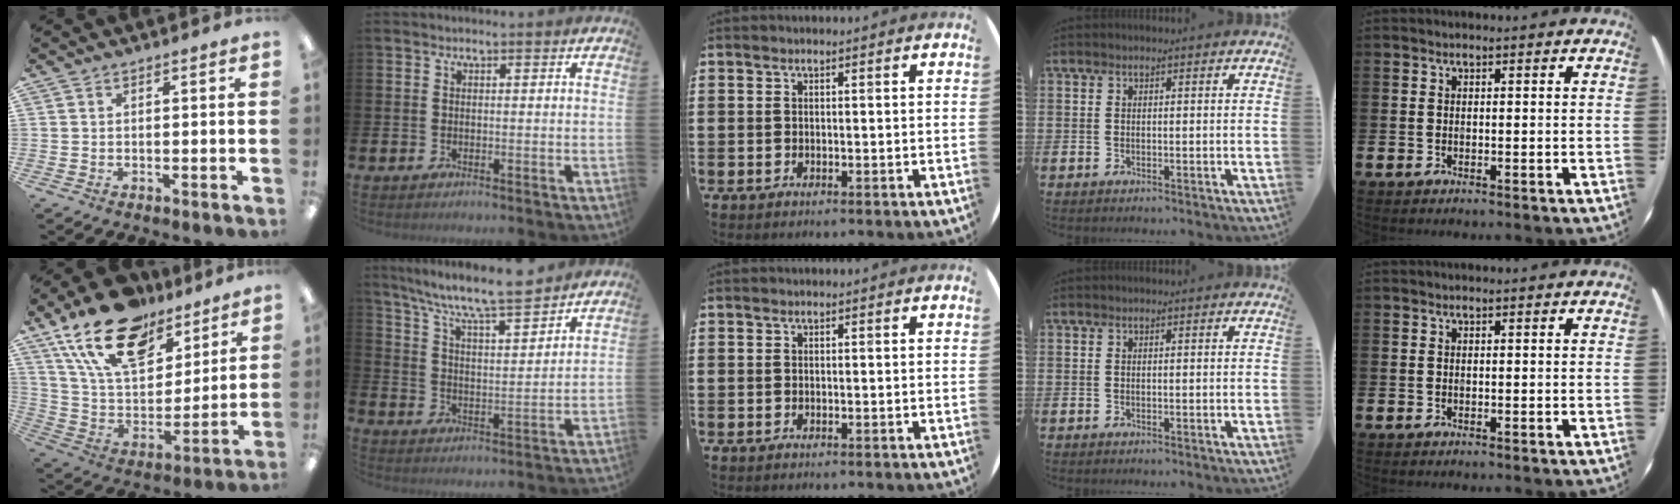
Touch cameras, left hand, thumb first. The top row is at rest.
{"thumb": {"total": 21.3, "force": [14.4, 11.2, 11.2], "torque": [-0.213, -0.073, 0.260]}, "index": {"total": 9.1, "force": [8.6, 0.4, 3.0], "torque": [-0.091, -0.056, 0.150]}}